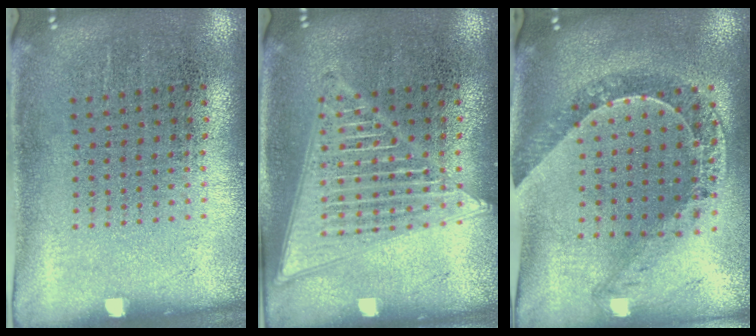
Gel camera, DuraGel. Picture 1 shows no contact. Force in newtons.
{"total": 2.1, "press": 2.1, "slide": 0.2}
{"total": 0.8, "press": 0.7, "slide": 0.1}